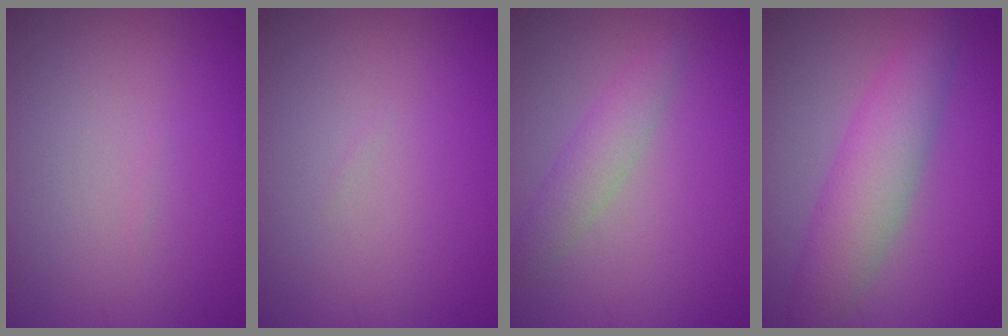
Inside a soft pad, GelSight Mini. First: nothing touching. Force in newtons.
{"total": 0.0}
{"total": 2.3, "press": 2.3, "slide": 0.0}
{"total": 4.8, "press": 4.8, "slide": 0.2}